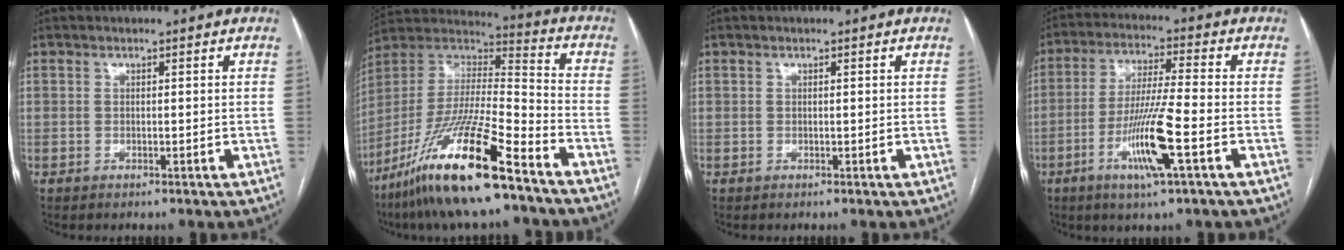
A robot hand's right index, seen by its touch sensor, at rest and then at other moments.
{"total": 21.3, "force": [-13.9, 1.7, 16.0], "torque": [-0.334, -0.038, -0.259]}
{"total": 0.0}
{"total": 10.7, "force": [-4.0, -0.2, 9.9], "torque": [-0.194, -0.013, -0.077]}